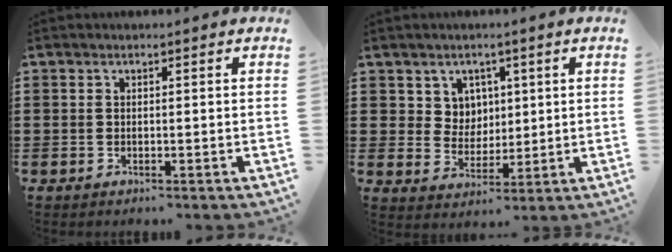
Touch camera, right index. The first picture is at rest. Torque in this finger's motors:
{"motor_torque": [-0.07, 0.39, 0.09, 0.01]}